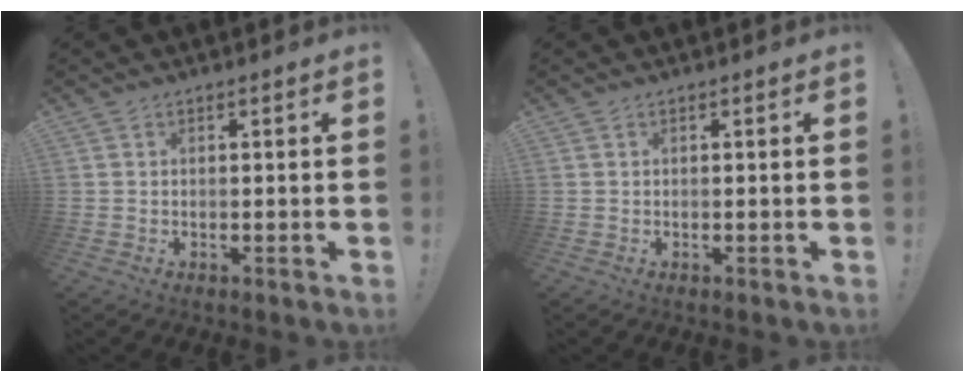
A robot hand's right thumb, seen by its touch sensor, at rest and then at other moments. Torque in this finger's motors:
{"motor_torque": [-0.22, -0.02, -0.09, 0.09, 0.03]}